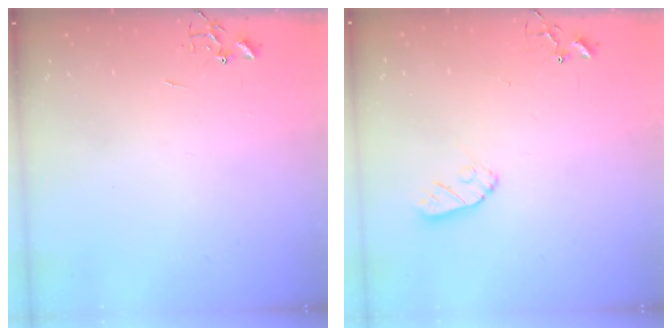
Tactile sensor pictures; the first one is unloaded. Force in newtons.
{"total": 7.2, "press": 7.2, "slide": 0.4}